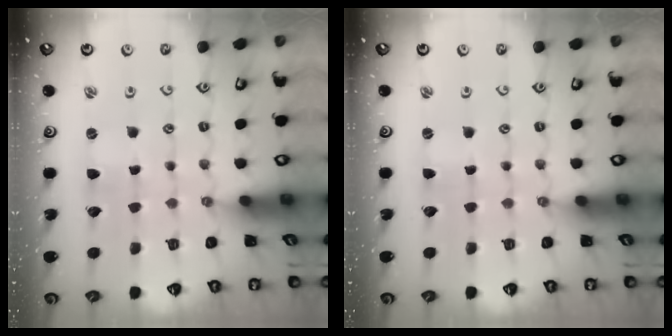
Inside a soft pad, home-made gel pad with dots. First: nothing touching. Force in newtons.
{"total": 0.0}